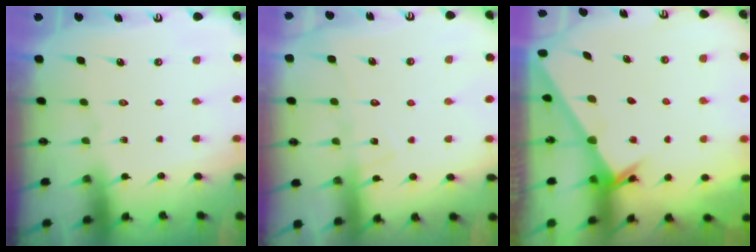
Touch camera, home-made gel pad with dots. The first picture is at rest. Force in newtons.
{"total": 9.2, "press": 9.2, "slide": 0.6}
{"total": 2.4, "press": 2.4, "slide": 0.2}